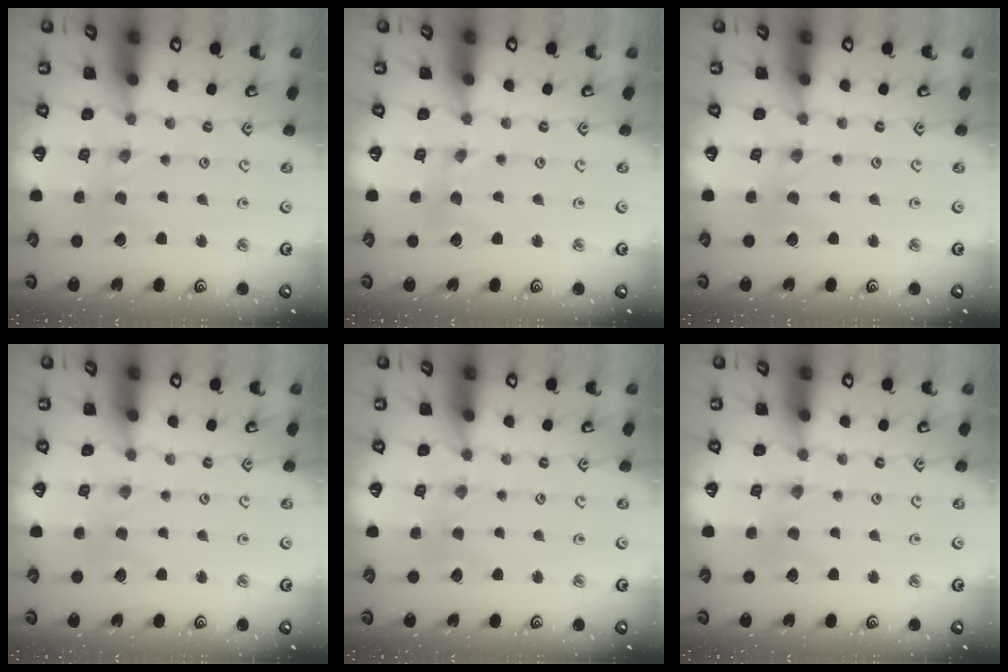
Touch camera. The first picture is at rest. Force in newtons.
{"total": 1.7, "press": 1.7, "slide": 0.3}
{"total": 0.8, "press": 0.8, "slide": 0.1}
{"total": 0.0}
{"total": 2.1, "press": 2.1, "slide": 0.4}
{"total": 0.7, "press": 0.7, "slide": 0.2}